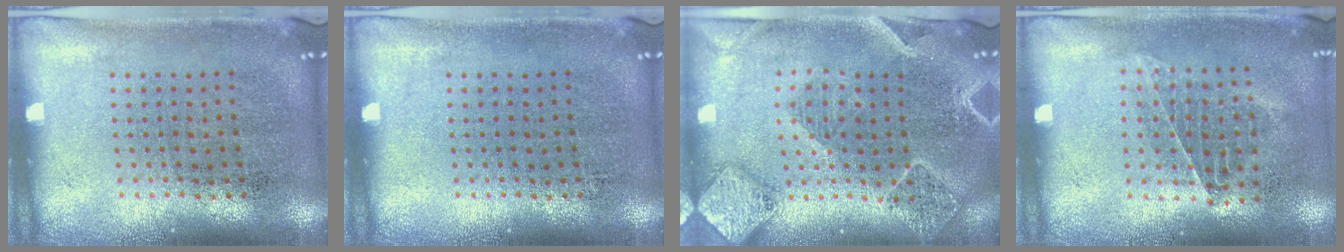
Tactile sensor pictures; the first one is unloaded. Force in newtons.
{"total": 0.0}
{"total": 2.4, "press": 2.2, "slide": 1.0}
{"total": 0.9, "press": 0.9, "slide": 0.3}